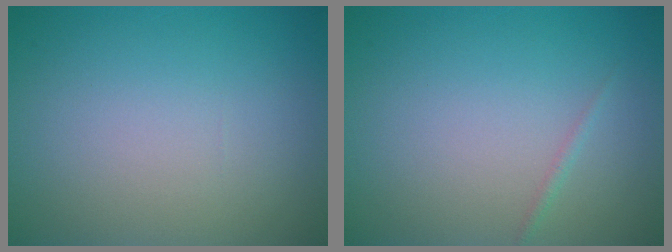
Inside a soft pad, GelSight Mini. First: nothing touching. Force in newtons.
{"total": 0.6, "press": 0.5, "slide": 0.0}